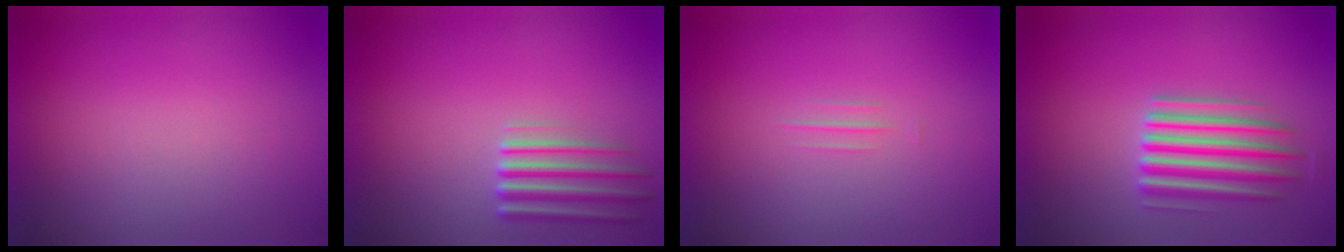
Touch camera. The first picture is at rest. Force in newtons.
{"total": 2.3}
{"total": 1.2}
{"total": 5.6}